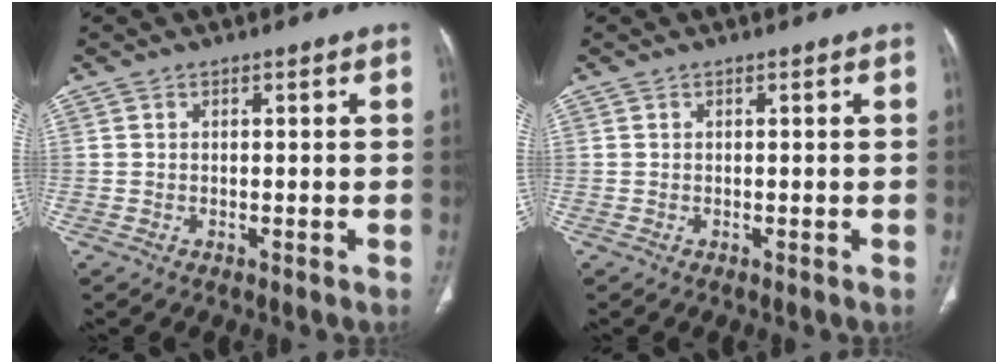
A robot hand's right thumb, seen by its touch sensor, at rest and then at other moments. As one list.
[{"total": 0.0}]